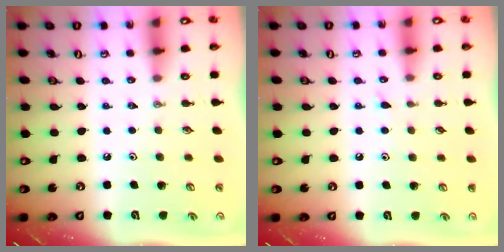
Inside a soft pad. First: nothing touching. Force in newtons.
{"total": 7.9, "press": 7.8, "slide": 0.8}